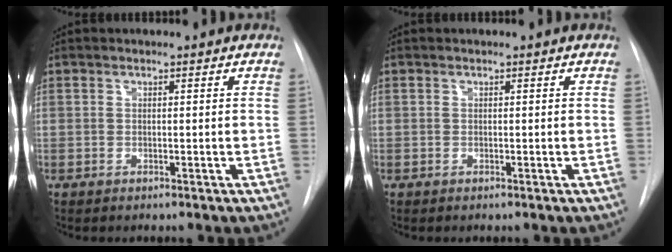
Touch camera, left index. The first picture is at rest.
{"total": 0.0}